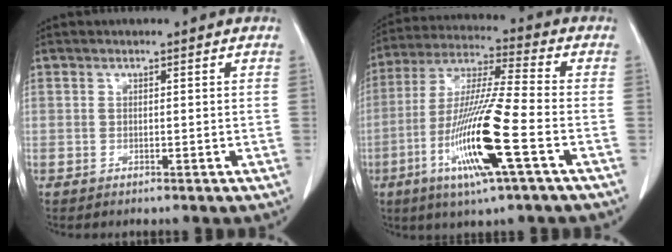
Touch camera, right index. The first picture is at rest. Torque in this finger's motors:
{"motor_torque": [2.14, 0.00, 0.60, 0.21]}